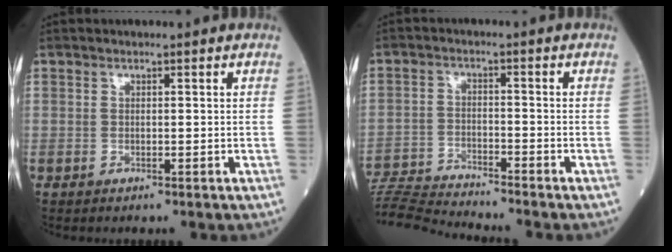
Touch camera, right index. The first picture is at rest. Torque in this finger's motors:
{"motor_torque": [-1.08, -0.70, -0.51, -0.07]}